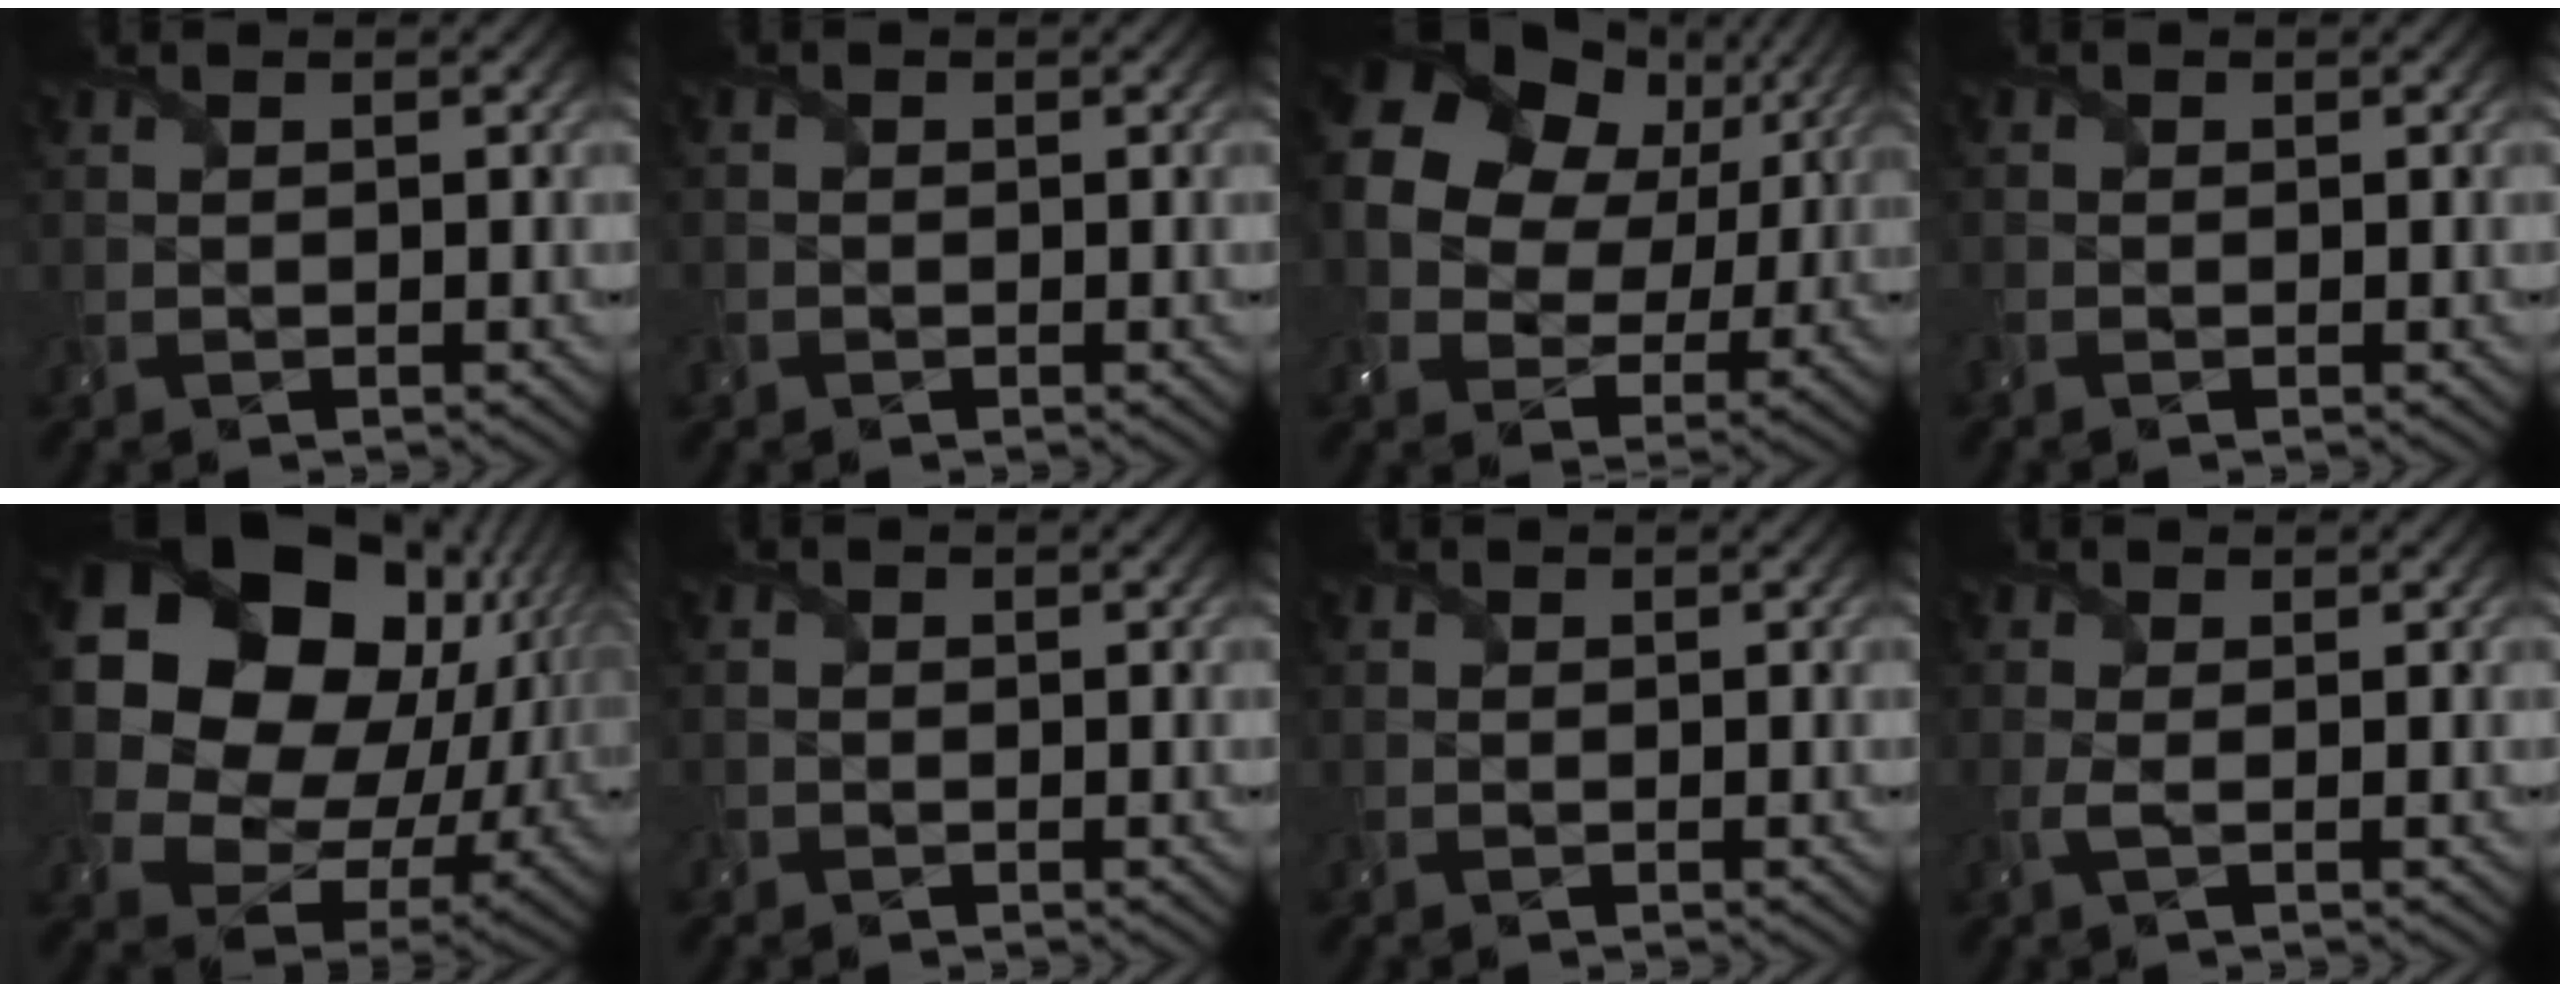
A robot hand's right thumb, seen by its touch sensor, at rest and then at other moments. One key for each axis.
{"total": 1.3, "fx": -0.6, "fy": 1.1, "fz": 0.1, "tx": -0.002, "ty": -0.005, "tz": -0.016}
{"total": 16.1, "fx": 5.2, "fy": 12.3, "fz": 9.0, "tx": -0.224, "ty": 0.041, "tz": 0.093}
{"total": 1.0, "fx": -0.7, "fy": 0.7, "fz": 0.3, "tx": -0.011, "ty": -0.006, "tz": -0.017}
{"total": 22.0, "fx": 6.3, "fy": 17.5, "fz": 11.9, "tx": -0.293, "ty": 0.010, "tz": 0.133}
{"total": 0.7, "fx": -0.3, "fy": 0.6, "fz": 0.0, "tx": 0.003, "ty": -0.004, "tz": -0.007}
{"total": 0.0}
{"total": 1.1, "fx": -0.2, "fy": 0.0, "fz": 1.1, "tx": -0.030, "ty": 0.003, "tz": -0.007}